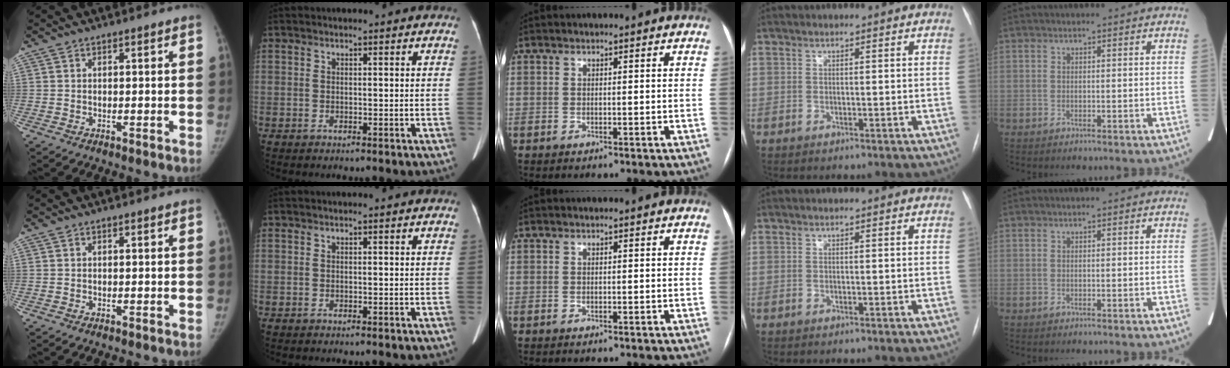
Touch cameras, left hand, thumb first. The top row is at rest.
{}